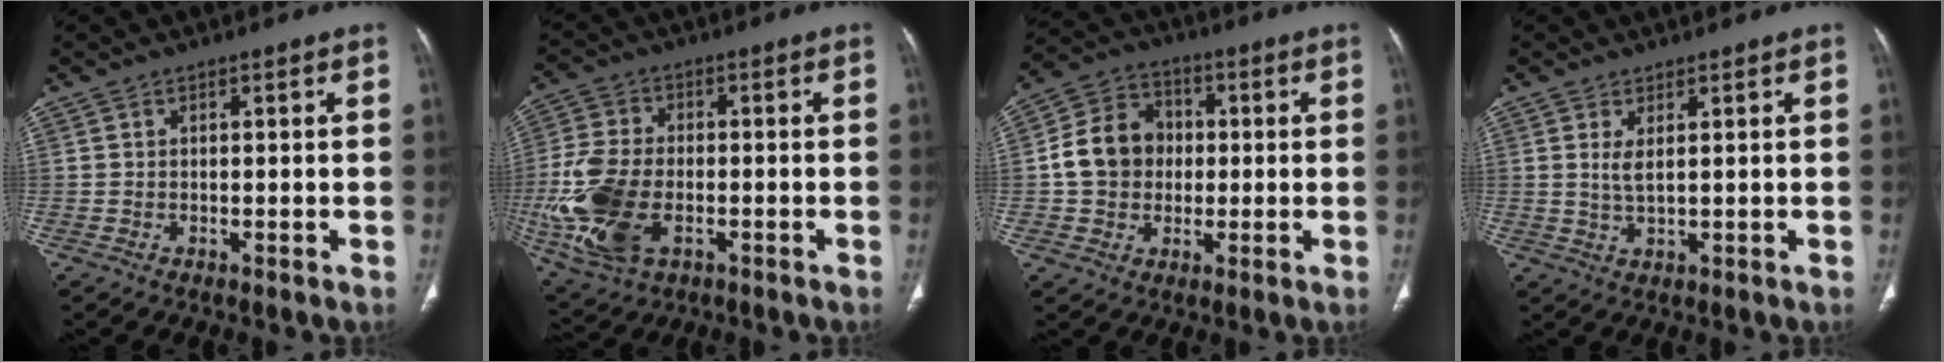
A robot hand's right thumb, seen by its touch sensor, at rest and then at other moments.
{"total": 15.4, "force": [-3.7, 9.2, 11.8], "torque": [-0.263, 0.000, -0.063]}
{"total": 11.6, "force": [0.0, 10.0, 5.9], "torque": [-0.081, 0.023, -0.007]}
{"total": 2.8, "force": [0.9, 0.9, 2.5], "torque": [-0.053, -0.012, 0.025]}